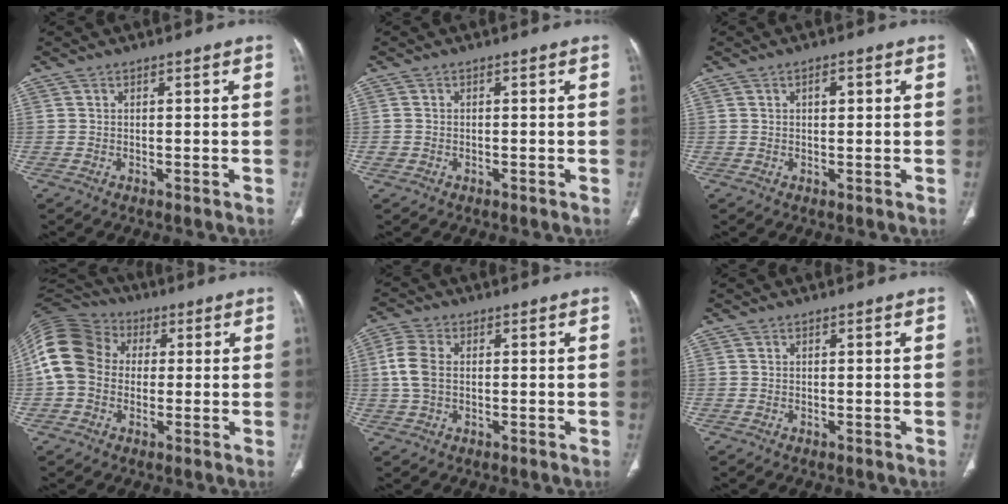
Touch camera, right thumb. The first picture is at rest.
{"total": 1.1, "force": [-0.4, 1.0, 0.4], "torque": [-0.011, 0.004, -0.007]}
{"total": 2.0, "force": [0.6, 0.9, 1.7], "torque": [-0.026, 0.001, 0.008]}
{"total": 14.0, "force": [0.6, 11.5, 8.0], "torque": [-0.163, 0.035, 0.001]}
{"total": 6.2, "force": [0.4, 4.1, 4.7], "torque": [-0.112, 0.011, 0.005]}
{"total": 0.0}